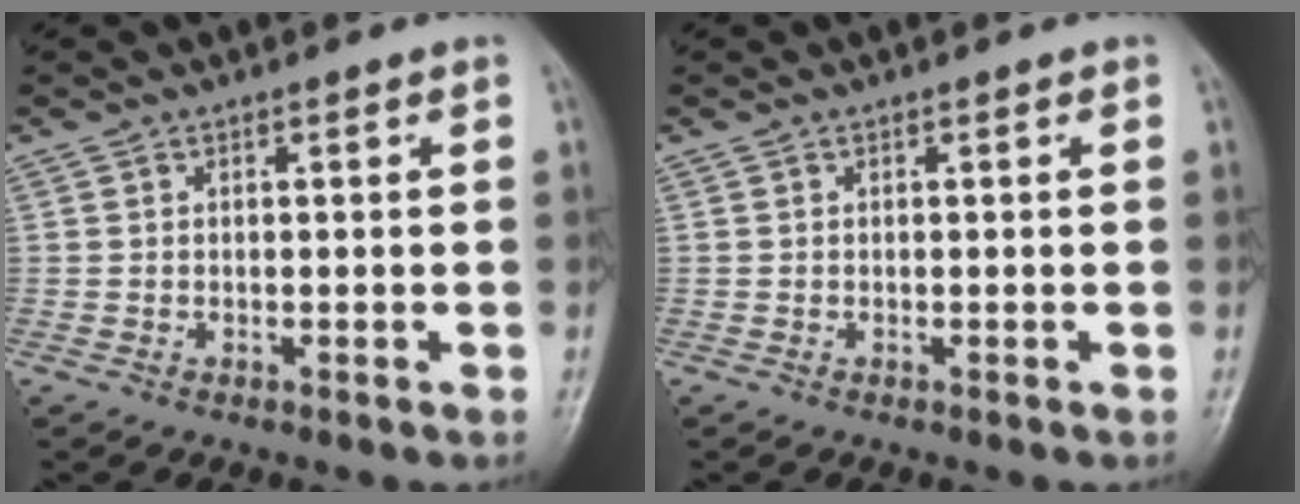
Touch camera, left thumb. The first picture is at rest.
{"total": 0.0}